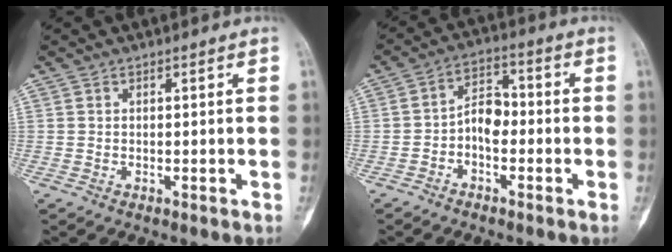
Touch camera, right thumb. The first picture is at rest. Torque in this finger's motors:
{"motor_torque": [0.03, 0.02, 0.08, -0.08, 0.01]}